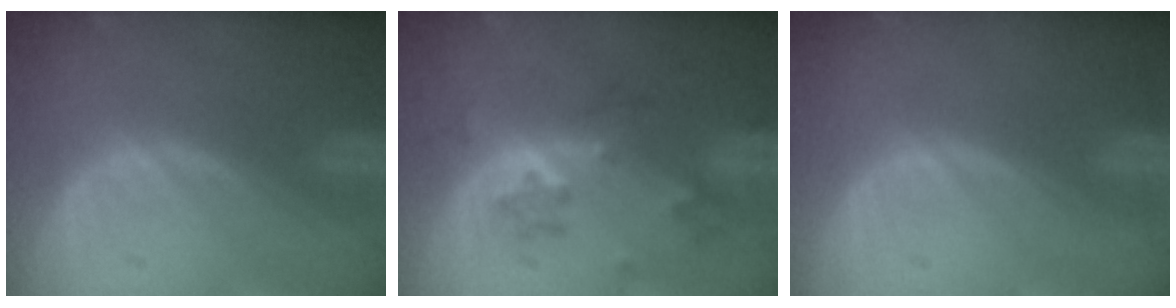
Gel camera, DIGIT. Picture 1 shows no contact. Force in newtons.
{"total": 6.1, "press": 5.8, "slide": 1.8}
{"total": 0.0}